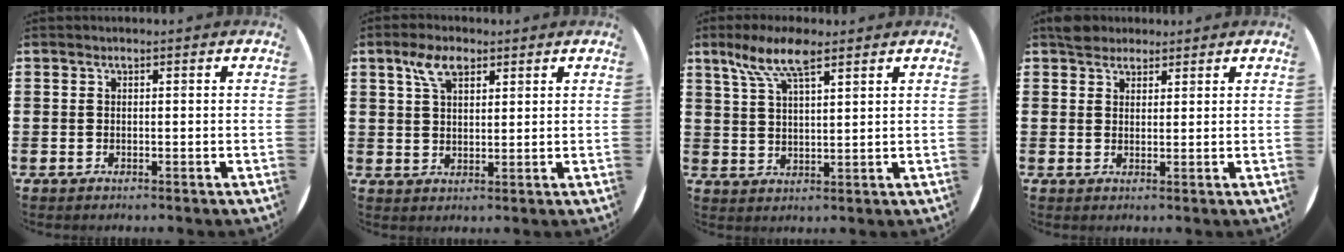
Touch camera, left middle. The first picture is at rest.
{"total": 4.8, "force": [3.0, 2.4, 3.0], "torque": [-0.059, 0.006, 0.053]}
{"total": 7.7, "force": [5.2, 2.3, 5.1], "torque": [-0.105, -0.005, 0.091]}
{"total": 2.5, "force": [2.3, 1.1, 0.2], "torque": [-0.001, 0.005, 0.044]}